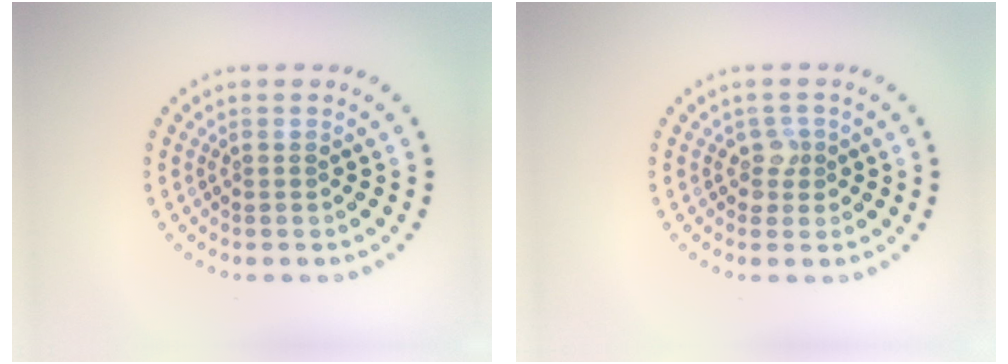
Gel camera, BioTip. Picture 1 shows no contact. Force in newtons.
{"total": 1.5, "press": 1.3, "slide": 0.8}